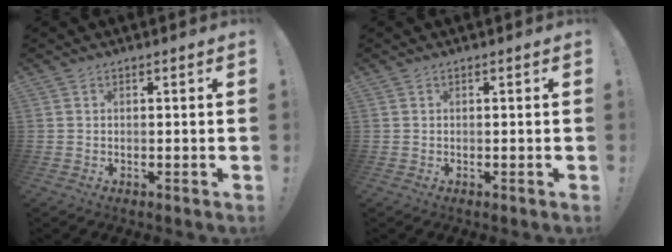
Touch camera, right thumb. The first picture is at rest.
{"total": 0.0}